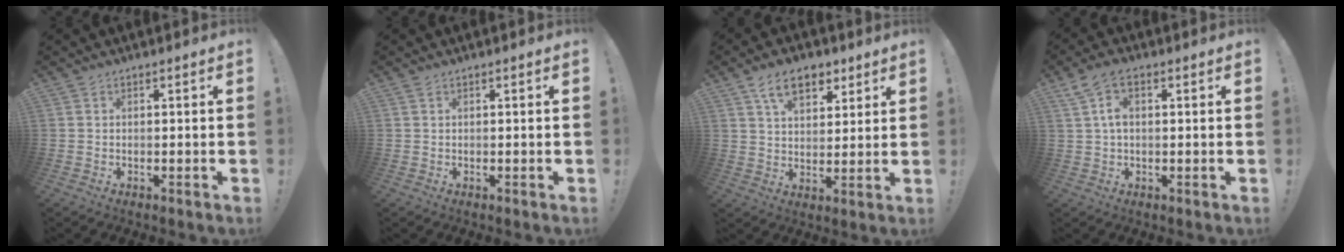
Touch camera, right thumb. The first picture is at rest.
{"total": 0.6, "force": [0.4, 0.3, 0.3], "torque": [-0.005, 0.001, 0.008]}
{"total": 11.2, "force": [6.3, 6.5, 6.5], "torque": [-0.099, -0.017, 0.118]}
{"total": 6.3, "force": [1.7, 3.5, 5.0], "torque": [-0.097, 0.004, 0.032]}